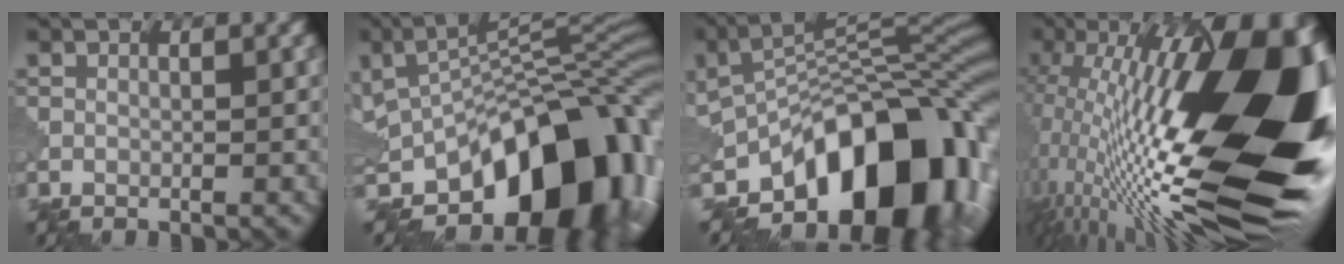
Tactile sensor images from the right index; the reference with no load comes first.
{"total": 15.1, "force": [-5.7, 8.5, 11.1], "torque": [-0.145, 0.015, -0.093]}
{"total": 14.1, "force": [-6.4, 8.0, 9.7], "torque": [-0.129, 0.012, -0.097]}
{"total": 20.4, "force": [0.8, 7.3, 19.0], "torque": [-0.312, 0.015, 0.011]}